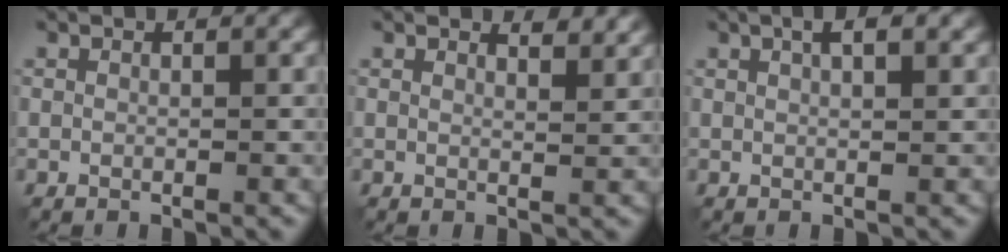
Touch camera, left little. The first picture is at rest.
{"total": 2.0, "force": [1.9, 0.3, 0.7], "torque": [-0.010, -0.005, 0.025]}
{"total": 2.8, "force": [1.5, 0.8, 2.2], "torque": [-0.020, -0.003, 0.016]}